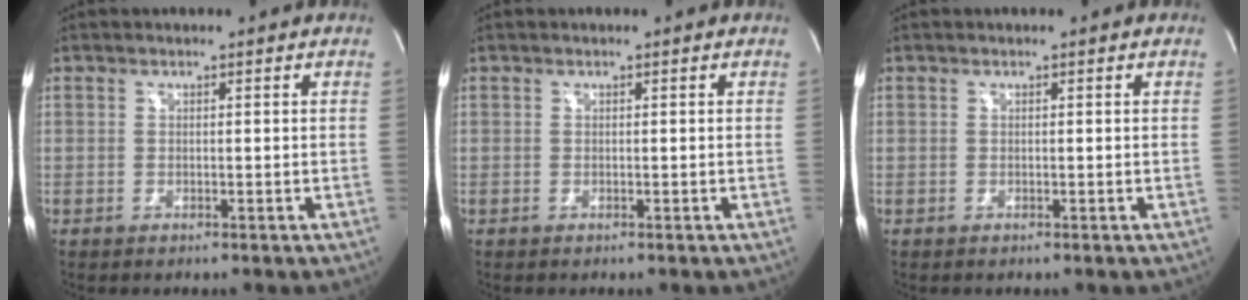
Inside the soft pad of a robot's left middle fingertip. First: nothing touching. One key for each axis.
{"total": 0.0}
{"total": 0.0}